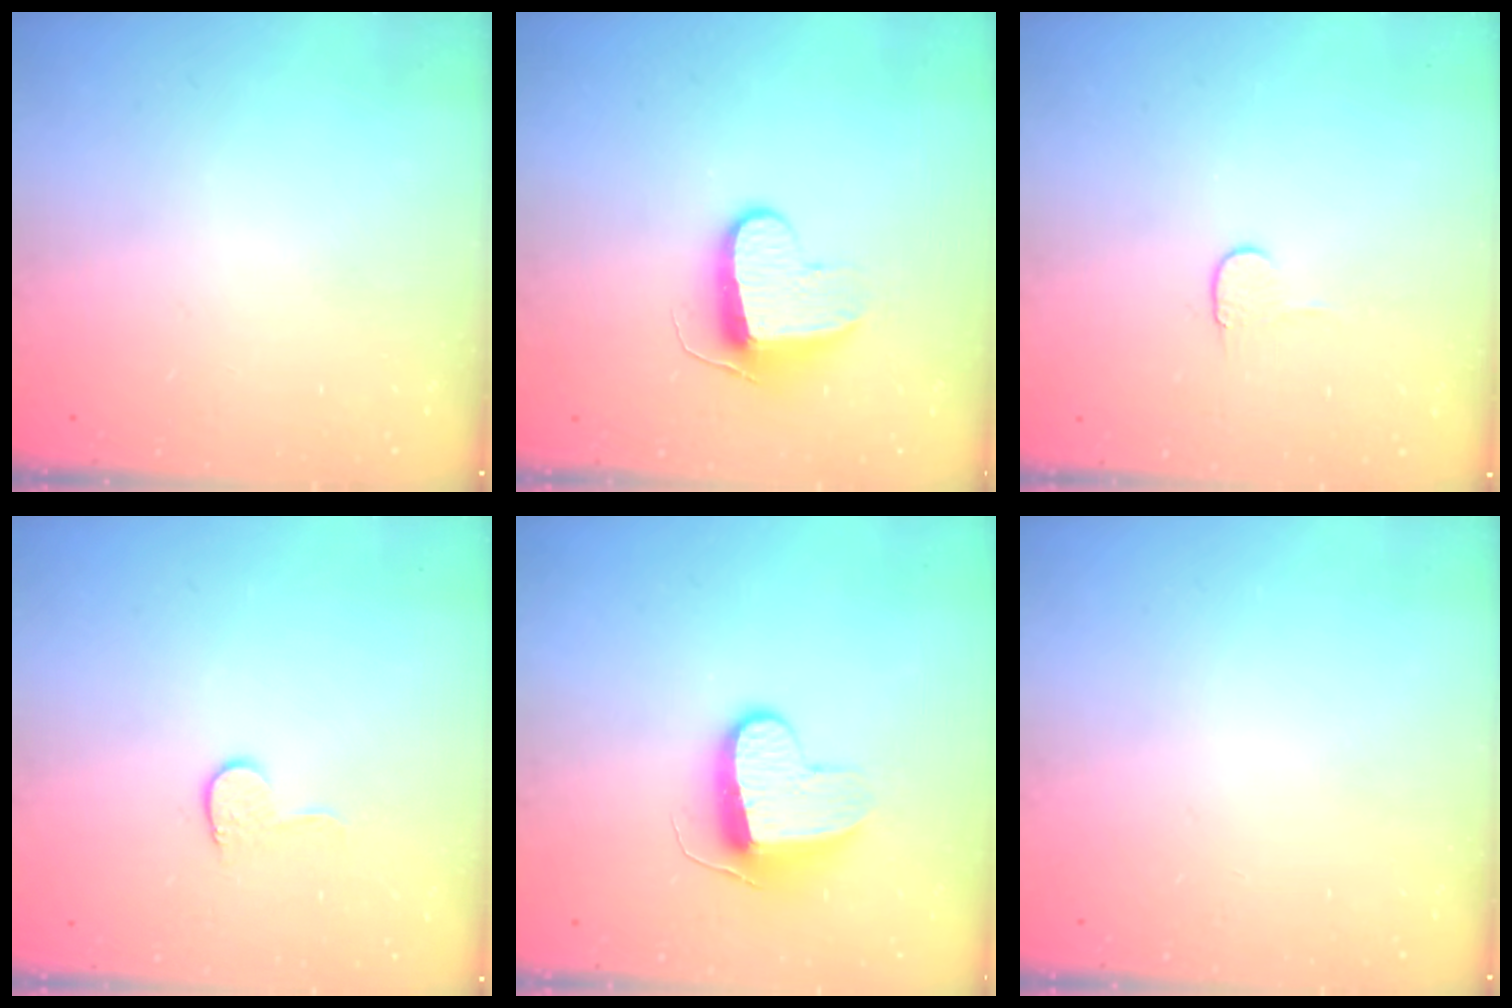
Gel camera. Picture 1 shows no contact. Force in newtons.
{"total": 9.5, "press": 9.5, "slide": 0.7}
{"total": 5.0, "press": 4.9, "slide": 0.4}
{"total": 5.6, "press": 5.6, "slide": 0.5}
{"total": 10.2, "press": 10.2, "slide": 0.3}
{"total": 0.0}